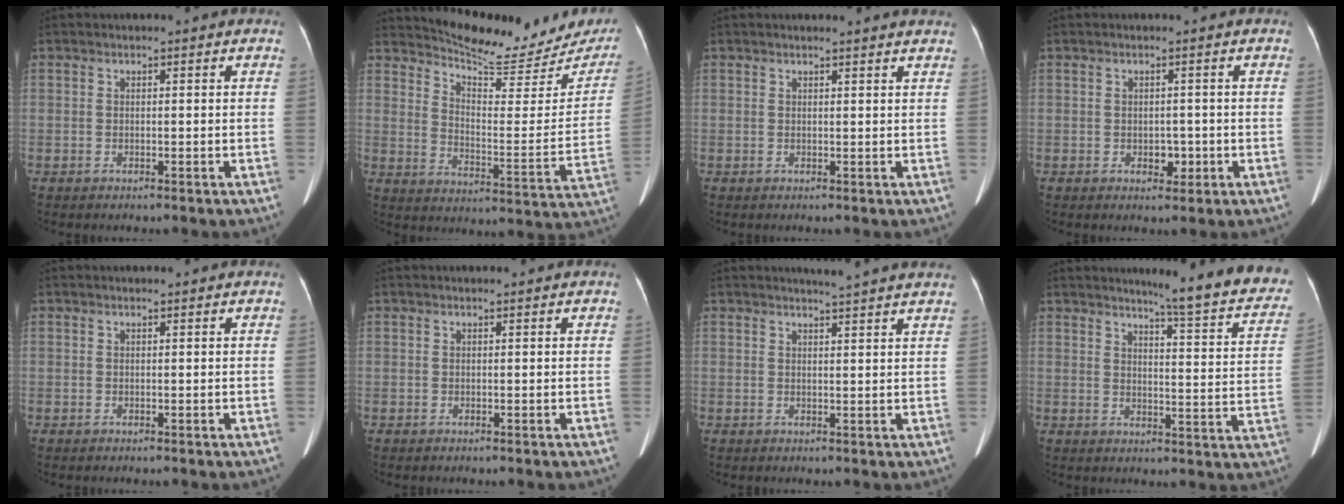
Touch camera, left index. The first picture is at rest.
{"total": 18.4, "force": [17.4, 3.3, 5.0], "torque": [-0.064, -0.066, 0.220]}
{"total": 4.3, "force": [4.1, -0.1, 1.2], "torque": [-0.018, 0.005, 0.036]}
{"total": 1.9, "force": [-0.5, 1.5, 1.2], "torque": [-0.016, 0.001, 0.000]}
{"total": 0.0}
{"total": 0.0}
{"total": 5.7, "force": [5.2, -0.6, 2.2], "torque": [-0.031, 0.006, 0.053]}
{"total": 16.7, "force": [14.7, 1.1, 7.9], "torque": [-0.087, -0.066, 0.160]}